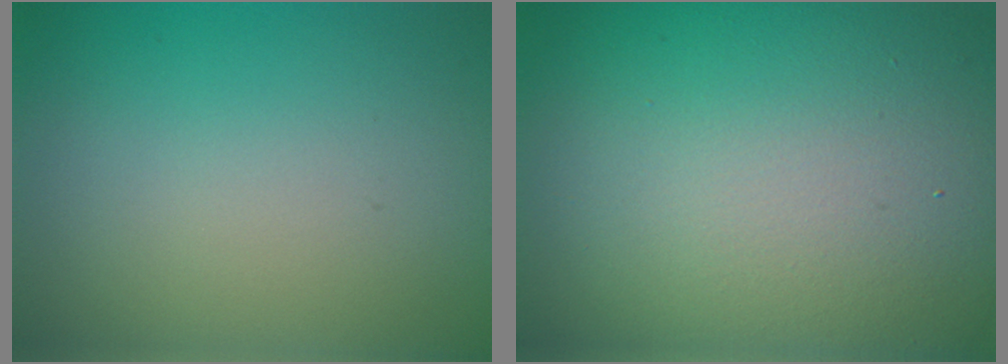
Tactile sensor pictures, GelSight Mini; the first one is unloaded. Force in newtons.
{"total": 20.0, "press": 19.9, "slide": 1.3}